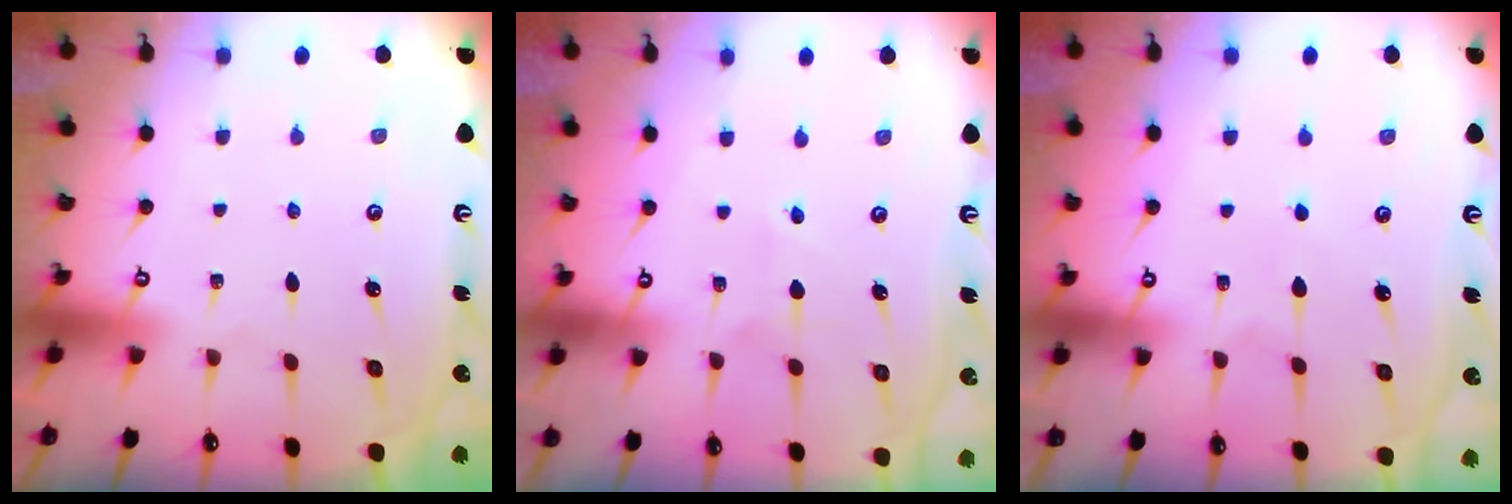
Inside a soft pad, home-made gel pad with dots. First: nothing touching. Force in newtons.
{"total": 2.6, "press": 2.6, "slide": 0.3}
{"total": 4.3, "press": 4.2, "slide": 0.6}